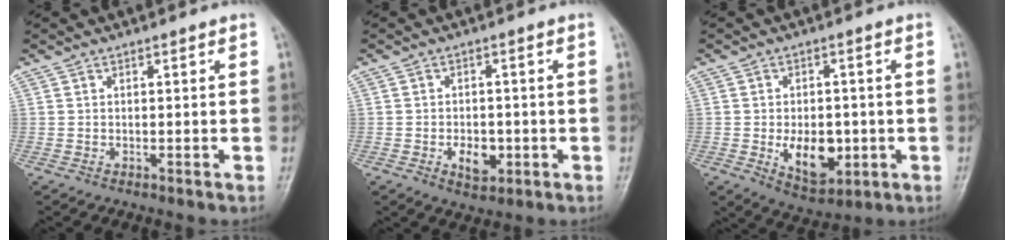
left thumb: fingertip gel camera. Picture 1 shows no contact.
{"total": 4.9, "force": [-1.4, 3.2, 3.5], "torque": [-0.042, 0.002, -0.016]}
{"total": 9.5, "force": [-1.8, 5.9, 7.2], "torque": [-0.085, -0.007, -0.013]}